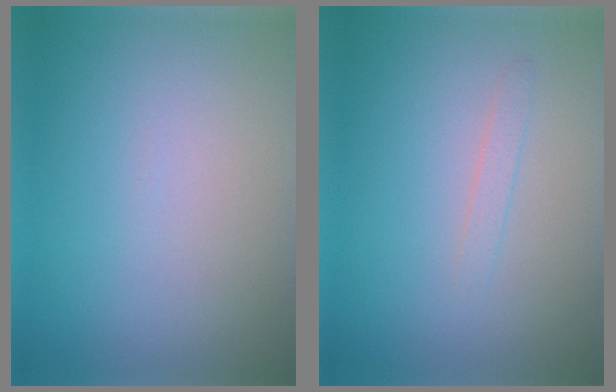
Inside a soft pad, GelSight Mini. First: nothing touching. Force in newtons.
{"total": 0.9, "press": 0.9, "slide": 0.1}